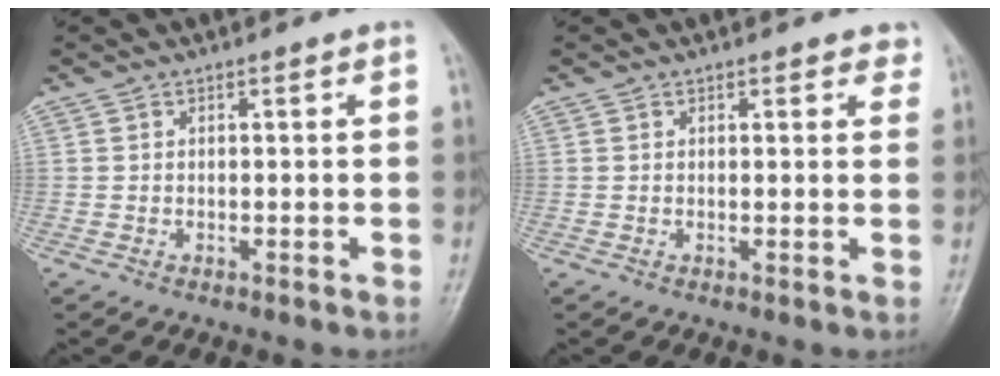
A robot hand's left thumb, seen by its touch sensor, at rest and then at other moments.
{"total": 2.2, "force": [1.5, 1.2, 1.0], "torque": [0.011, -0.004, 0.011]}